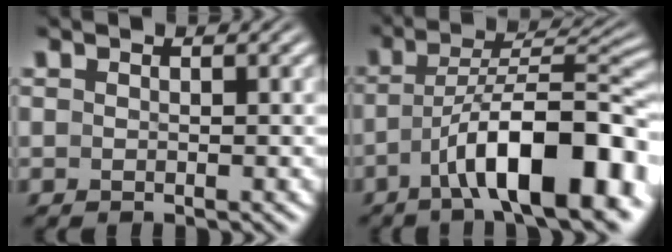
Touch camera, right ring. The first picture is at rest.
{"total": 9.5, "force": [-3.5, 3.0, 8.3], "torque": [-0.109, -0.010, -0.046]}